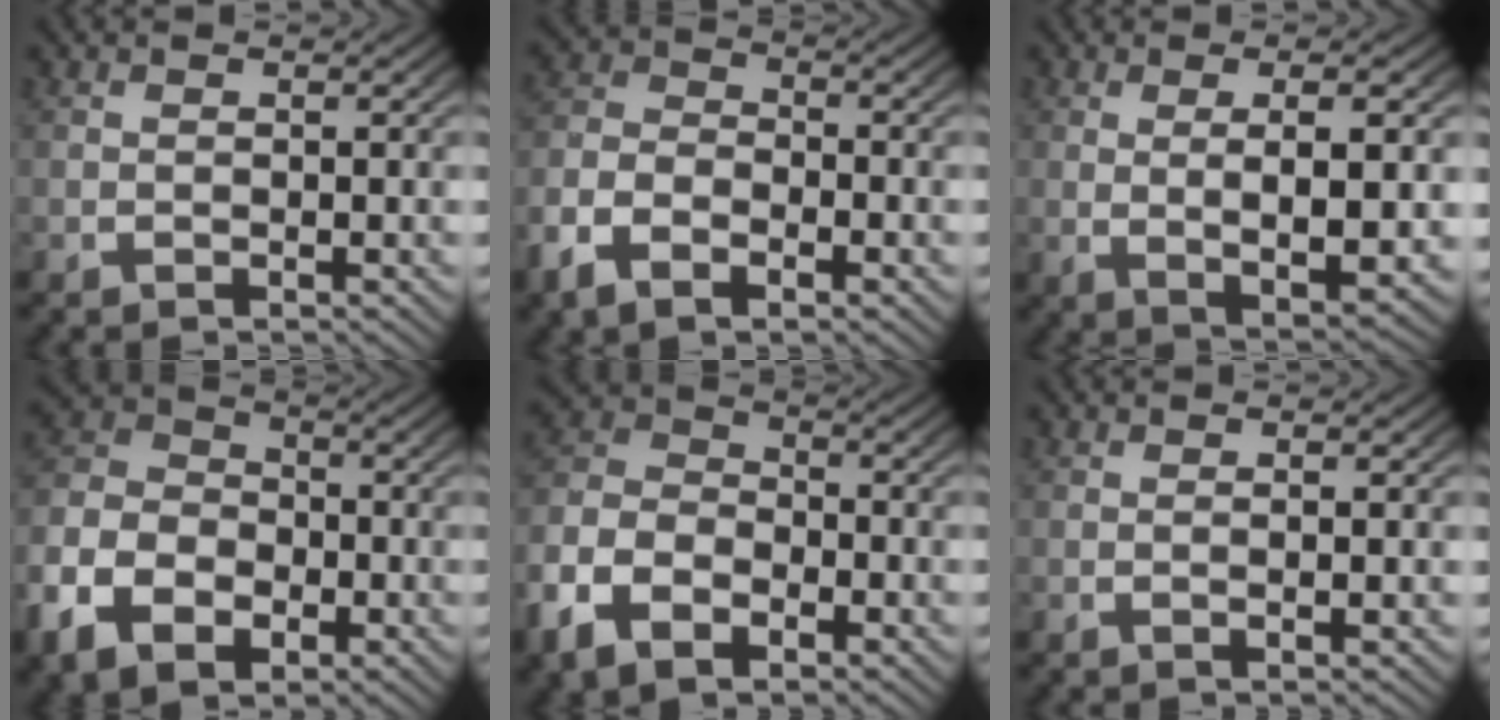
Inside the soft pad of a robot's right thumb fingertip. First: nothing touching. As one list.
[{"total": 4.9, "force": [-2.0, 3.4, 3.0], "torque": [-0.072, -0.009, -0.038]}, {"total": 6.2, "force": [0.0, 2.3, 5.7], "torque": [-0.119, -0.020, 0.016]}, {"total": 10.2, "force": [-2.0, 7.9, 6.1], "torque": [-0.128, -0.020, -0.029]}, {"total": 8.2, "force": [-2.0, 6.2, 5.1], "torque": [-0.114, -0.017, -0.036]}, {"total": 1.0, "force": [0.2, 0.2, 1.0], "torque": [-0.020, 0.001, 0.003]}]